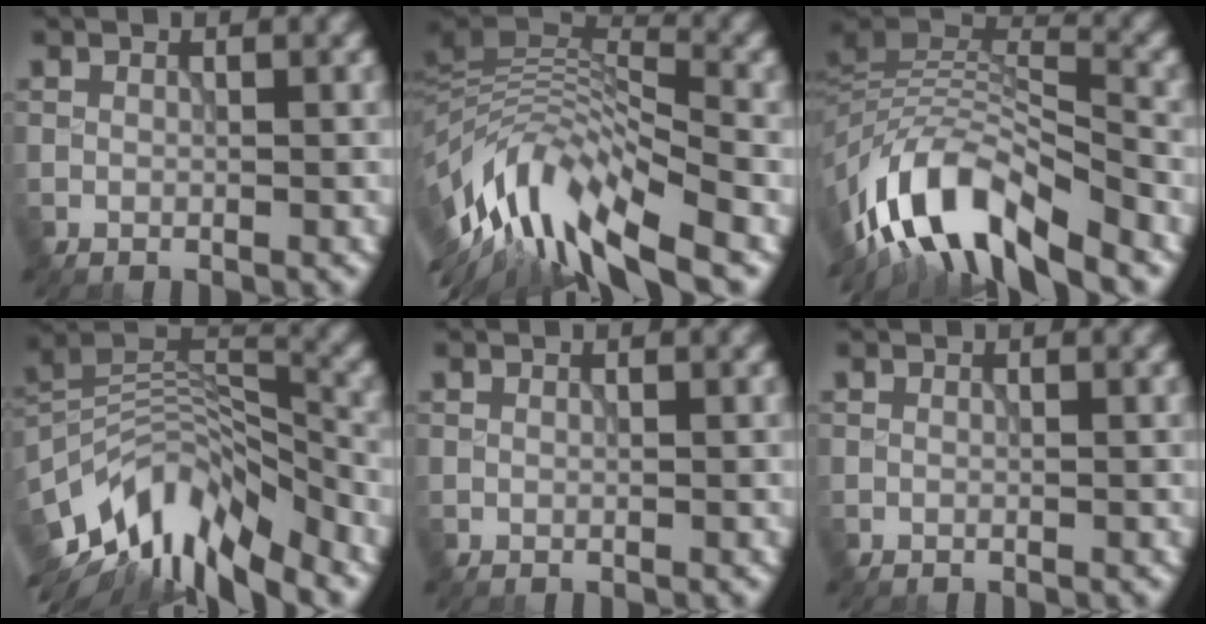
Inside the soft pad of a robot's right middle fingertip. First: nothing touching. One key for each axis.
{"total": 12.0, "fx": -5.5, "fy": 4.5, "fz": 9.7, "tx": -0.184, "ty": 0.016, "tz": -0.099}
{"total": 10.9, "fx": -6.9, "fy": 3.7, "fz": 7.6, "tx": -0.130, "ty": 0.011, "tz": -0.139}
{"total": 11.4, "fx": -7.8, "fy": 4.2, "fz": 7.2, "tx": -0.124, "ty": 0.008, "tz": -0.150}
{"total": 0.0}
{"total": 0.0}